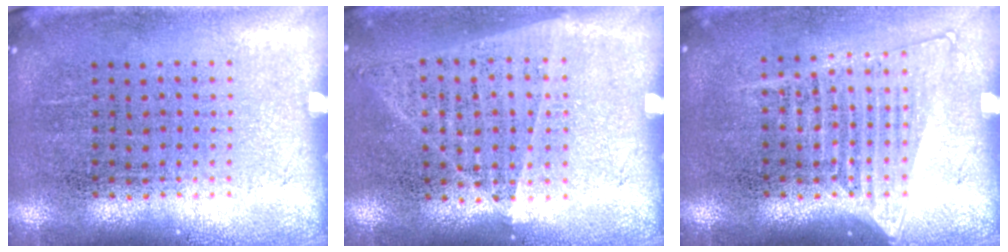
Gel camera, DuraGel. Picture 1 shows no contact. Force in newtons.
{"total": 1.0, "press": 0.9, "slide": 0.4}
{"total": 1.3, "press": 1.1, "slide": 0.6}